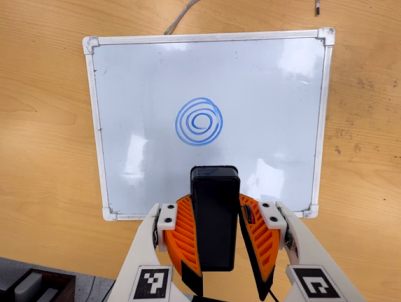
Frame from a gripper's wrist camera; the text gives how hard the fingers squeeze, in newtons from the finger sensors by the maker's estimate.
{"total": 8.5, "left": 7.3, "right": 9.7}